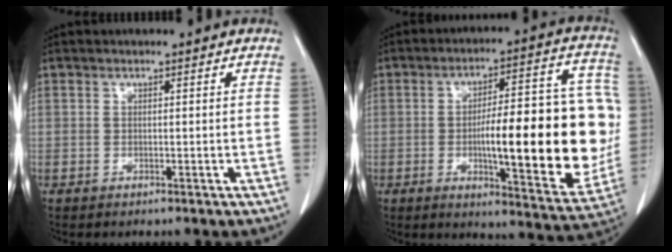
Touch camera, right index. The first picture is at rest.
{"total": 20.8, "force": [-1.8, 4.8, 20.2], "torque": [-0.244, 0.023, -0.017]}